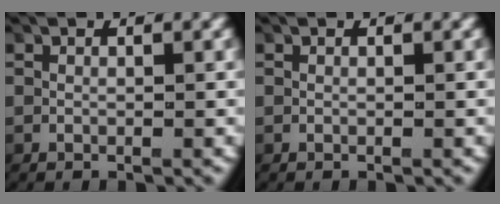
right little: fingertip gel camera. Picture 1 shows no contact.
{"total": 0.0}